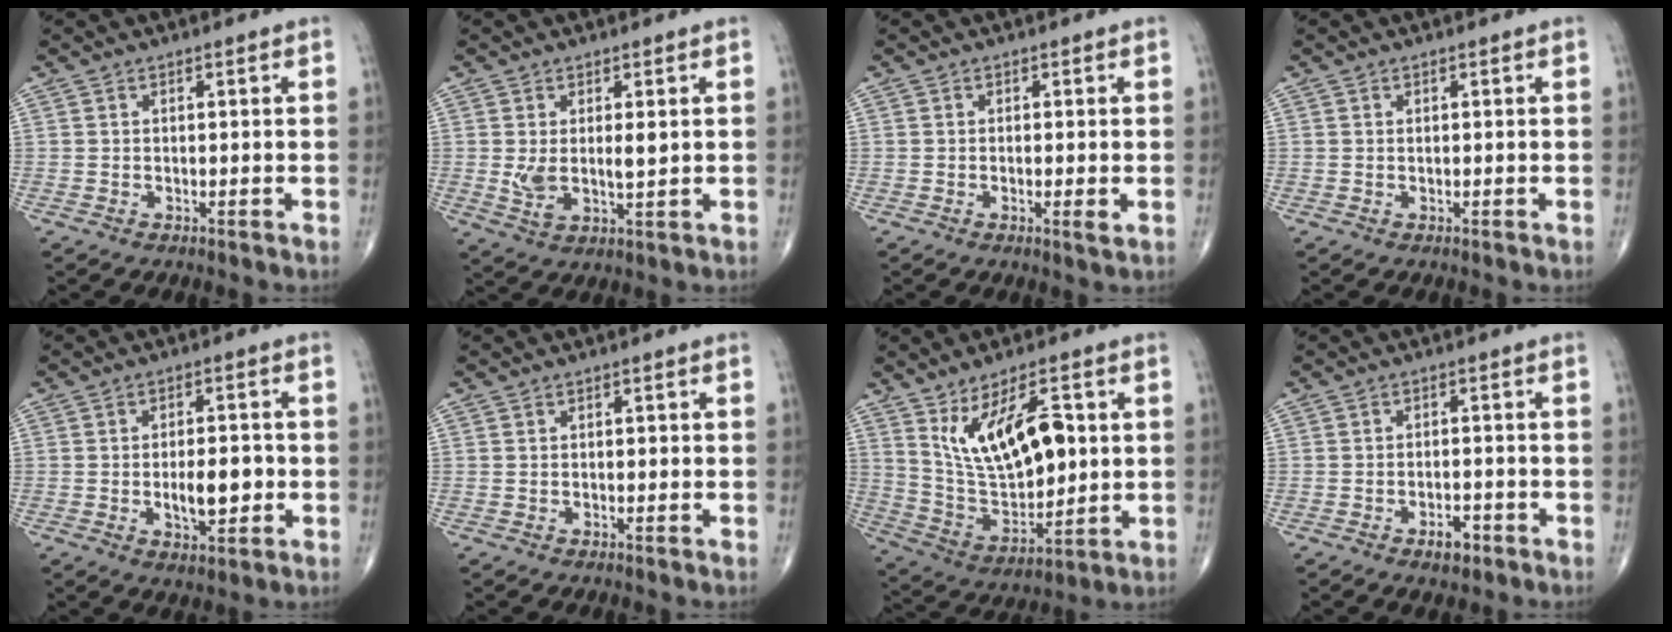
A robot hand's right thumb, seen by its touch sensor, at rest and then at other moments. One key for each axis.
{"total": 5.6, "fx": 0.8, "fy": 2.4, "fz": 5.0, "tx": -0.084, "ty": -0.014, "tz": 0.021}
{"total": 1.7, "fx": -0.3, "fy": 0.2, "fz": 1.7, "tx": -0.032, "ty": -0.007, "tz": -0.008}
{"total": 0.0}
{"total": 8.2, "fx": -1.6, "fy": 4.3, "fz": 6.7, "tx": -0.080, "ty": 0.011, "tz": -0.021}
{"total": 0.5, "fx": 0.0, "fy": 0.3, "fz": 0.4, "tx": -0.003, "ty": 0.000, "tz": -0.001}
{"total": 16.5, "fx": 4.4, "fy": 7.9, "fz": 13.8, "tx": -0.218, "ty": -0.018, "tz": 0.098}
{"total": 3.5, "fx": -2.0, "fy": 1.8, "fz": 2.2, "tx": -0.024, "ty": 0.011, "tz": -0.030}